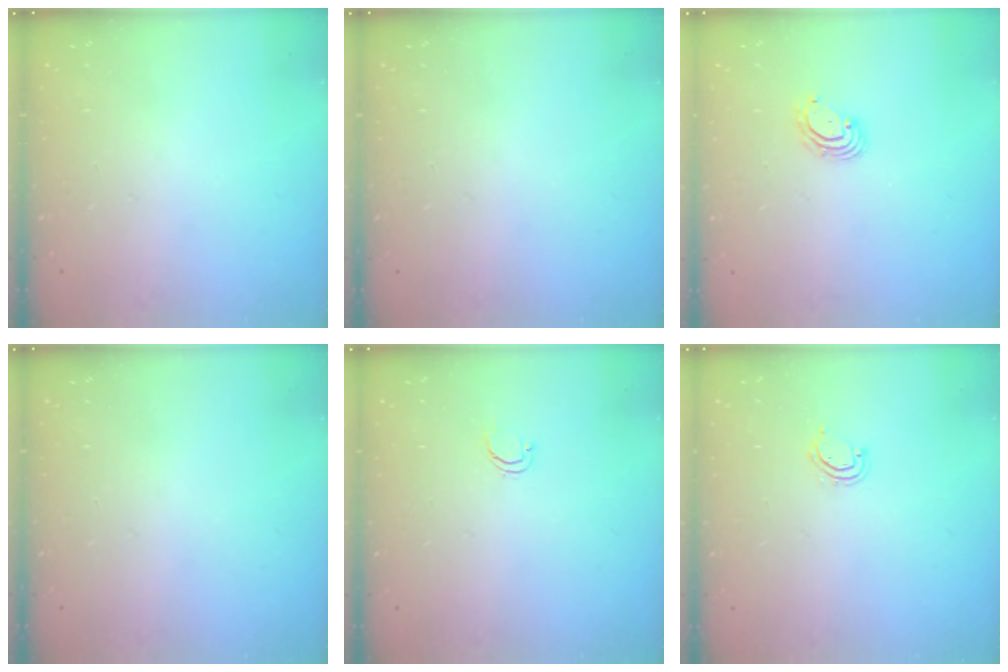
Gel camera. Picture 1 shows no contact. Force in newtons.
{"total": 0.0}
{"total": 3.4, "press": 3.4, "slide": 0.0}
{"total": 0.0}
{"total": 3.5, "press": 3.4, "slide": 0.8}
{"total": 3.7, "press": 3.7, "slide": 0.3}